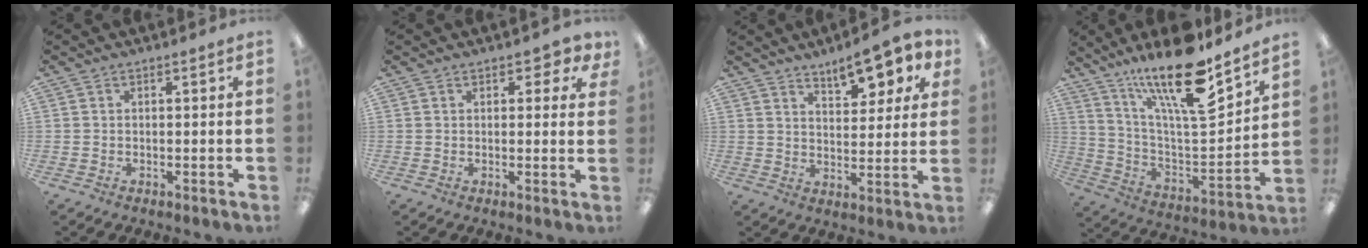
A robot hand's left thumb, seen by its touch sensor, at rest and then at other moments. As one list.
[{"total": 3.4, "force": [1.9, 1.8, 2.1], "torque": [-0.020, -0.003, 0.029]}, {"total": 9.8, "force": [7.3, 3.7, 5.3], "torque": [-0.059, -0.042, 0.123]}, {"total": 22.6, "force": [15.9, 6.3, 14.8], "torque": [-0.256, -0.102, 0.266]}]